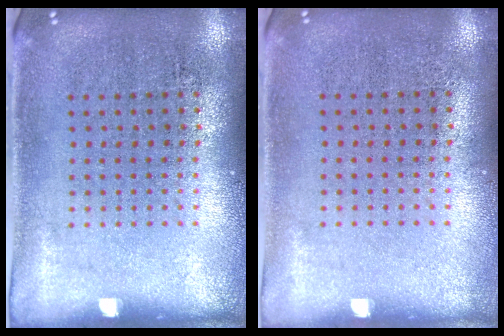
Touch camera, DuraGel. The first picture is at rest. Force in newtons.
{"total": 0.0}